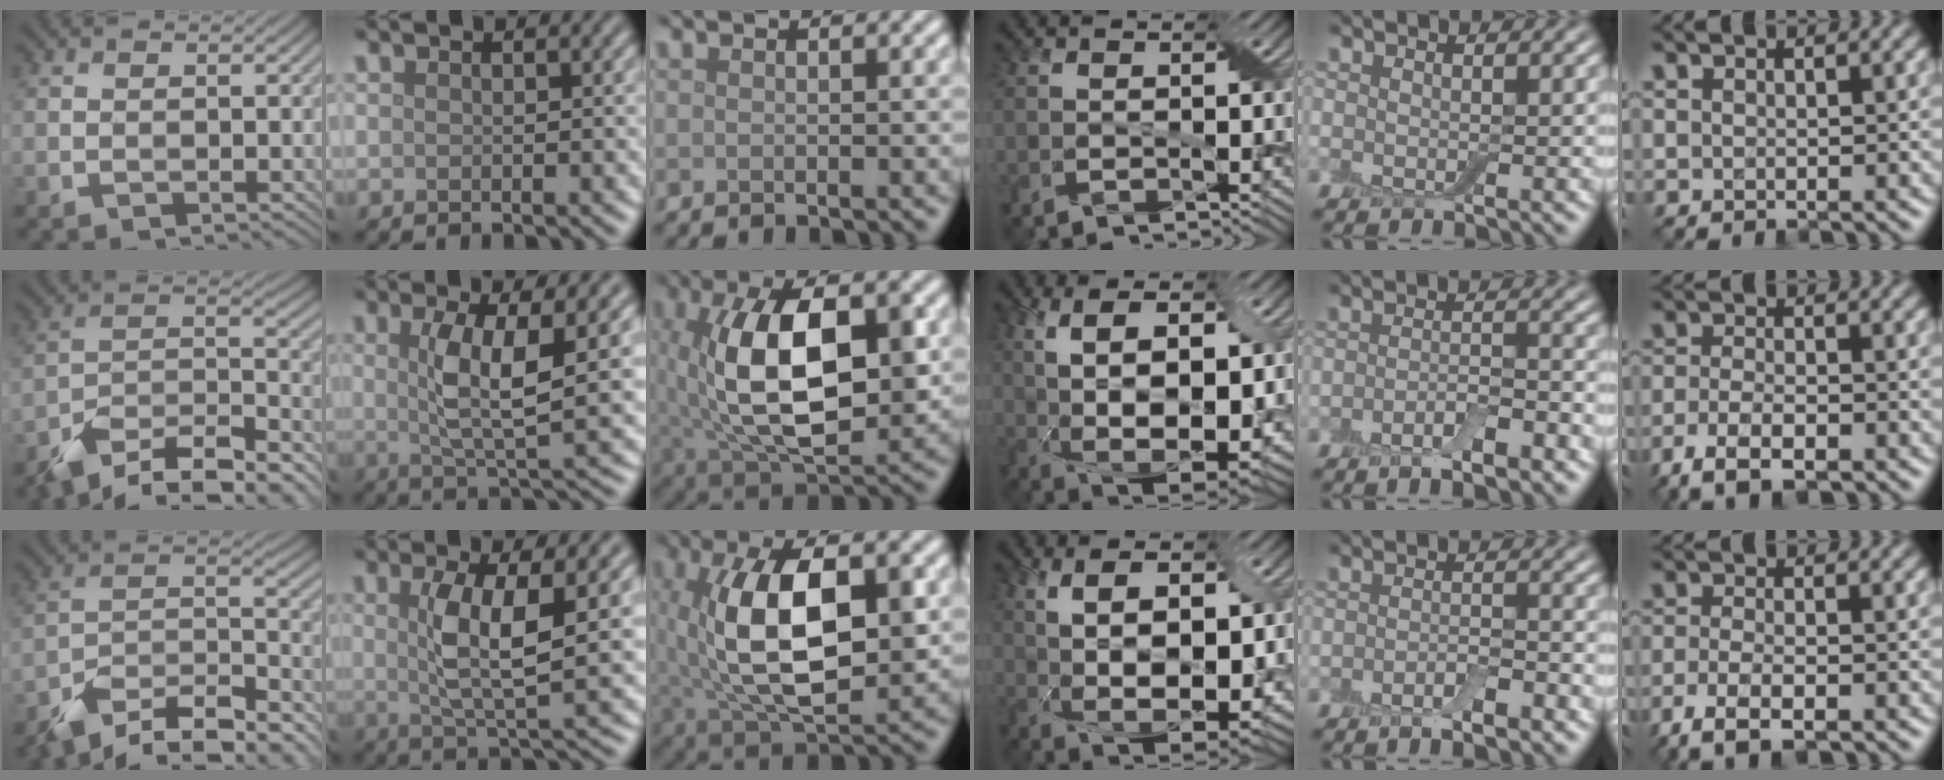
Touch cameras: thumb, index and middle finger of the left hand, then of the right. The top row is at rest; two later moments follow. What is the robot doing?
{"motion": "wrap", "object": "bandage"}